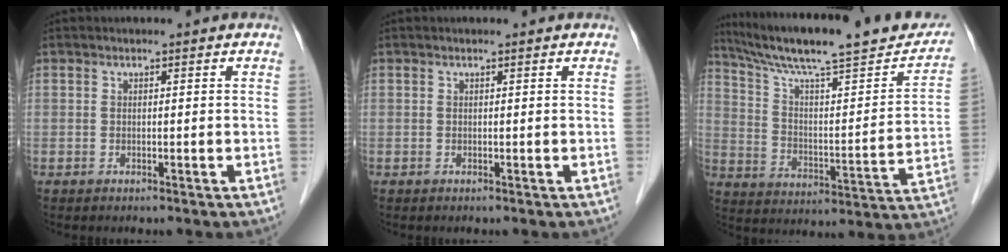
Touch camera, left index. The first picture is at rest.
{"total": 0.6, "force": [0.6, 0.0, 0.2], "torque": [-0.005, 0.004, 0.008]}
{"total": 24.9, "force": [20.9, 3.6, 13.1], "torque": [-0.206, 0.004, 0.302]}